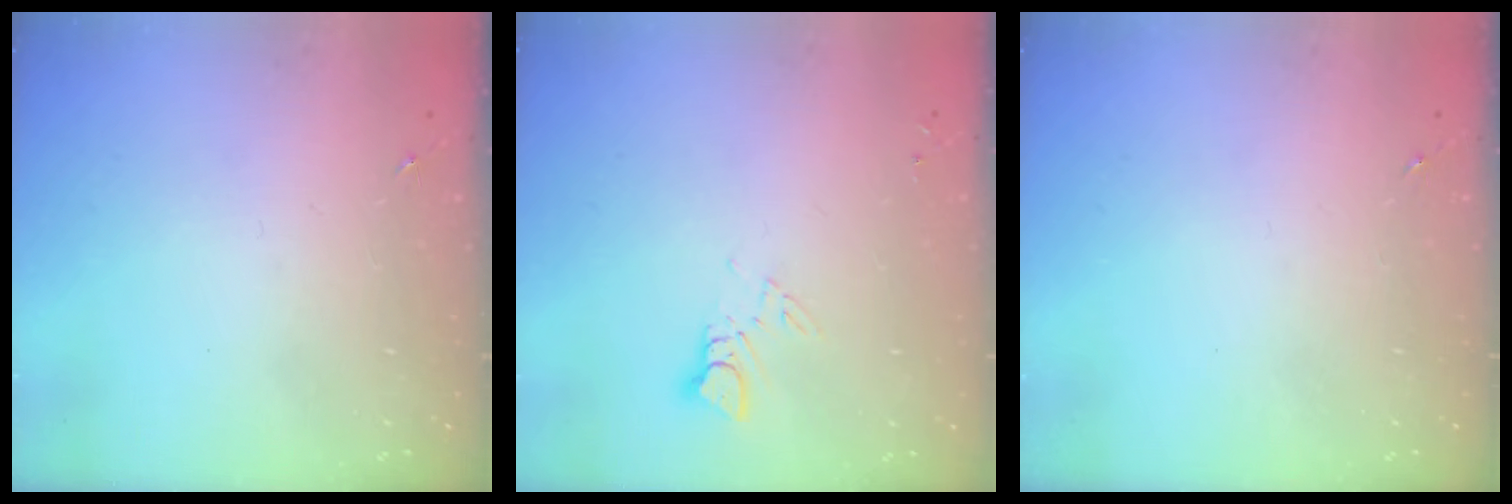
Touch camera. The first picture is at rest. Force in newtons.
{"total": 3.2, "press": 3.2, "slide": 0.3}
{"total": 0.0}